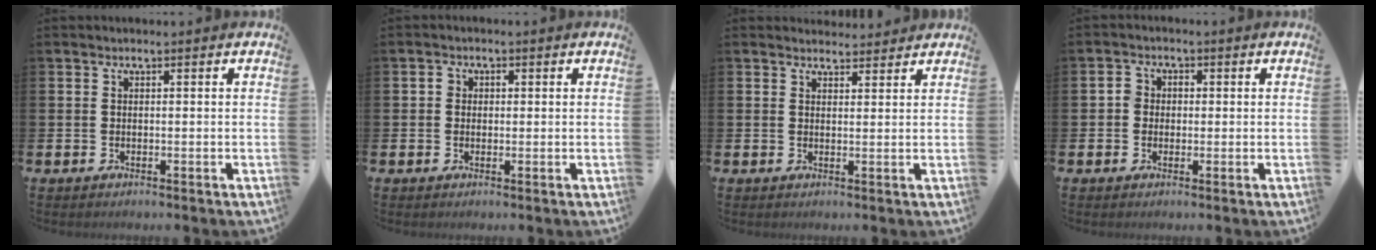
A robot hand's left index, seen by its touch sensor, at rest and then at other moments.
{"total": 1.4, "force": [0.3, 1.3, 0.5], "torque": [-0.003, 0.007, 0.001]}
{"total": 2.5, "force": [2.4, 0.7, -0.1], "torque": [0.006, -0.012, 0.042]}
{"total": 2.1, "force": [0.0, 2.0, 0.7], "torque": [-0.018, 0.010, -0.003]}